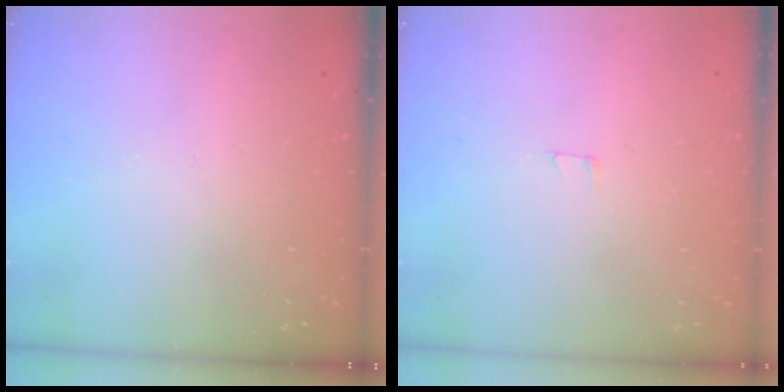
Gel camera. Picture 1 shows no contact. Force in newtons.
{"total": 1.8, "press": 1.8, "slide": 0.1}